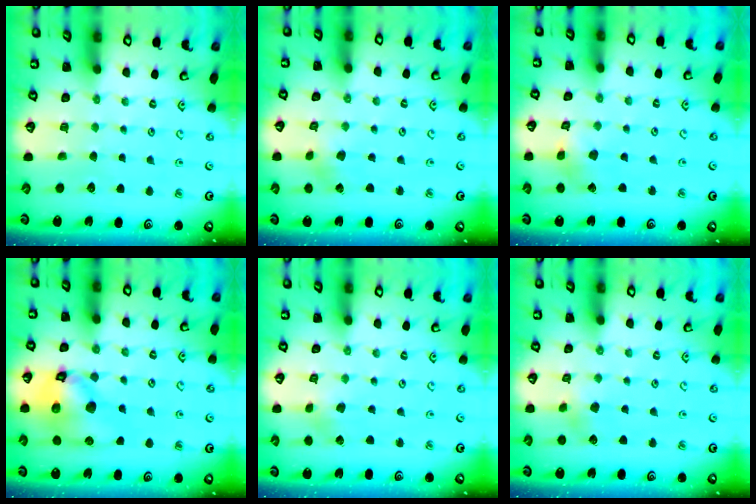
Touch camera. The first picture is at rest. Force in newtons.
{"total": 1.9, "press": 1.9, "slide": 0.2}
{"total": 3.6, "press": 3.6, "slide": 0.4}
{"total": 15.4, "press": 15.2, "slide": 2.2}
{"total": 2.0, "press": 2.0, "slide": 0.3}
{"total": 4.6, "press": 4.5, "slide": 0.9}